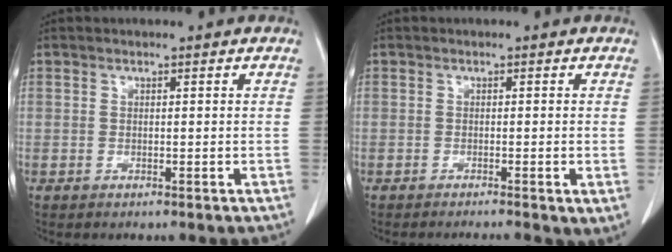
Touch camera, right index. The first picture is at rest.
{"total": 4.3, "force": [-2.6, 0.8, 3.3], "torque": [-0.039, -0.014, -0.042]}